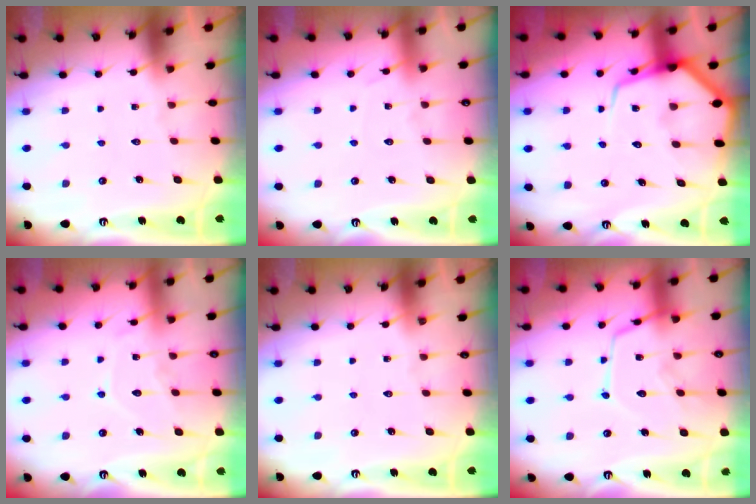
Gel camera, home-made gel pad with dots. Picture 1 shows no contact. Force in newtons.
{"total": 4.3, "press": 4.3, "slide": 0.5}
{"total": 9.5, "press": 9.5, "slide": 1.0}
{"total": 9.4, "press": 9.4, "slide": 0.9}
{"total": 0.0}
{"total": 14.6, "press": 14.5, "slide": 1.2}